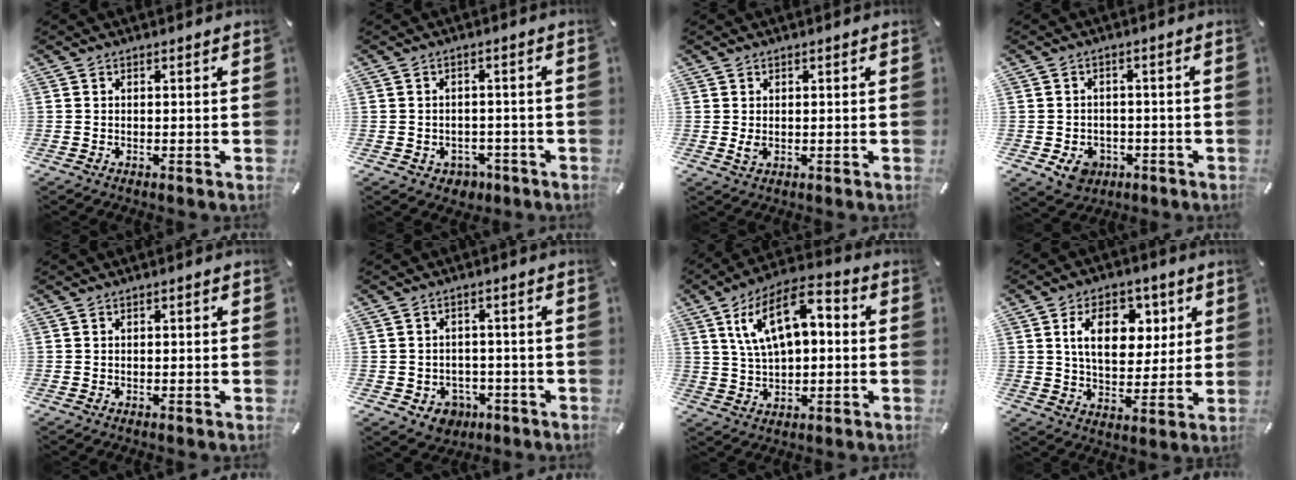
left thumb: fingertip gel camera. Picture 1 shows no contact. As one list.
[{"total": 3.8, "force": [-1.2, 3.3, 1.3], "torque": [-0.015, 0.005, -0.023]}, {"total": 1.6, "force": [0.2, 1.0, 1.2], "torque": [-0.030, -0.002, 0.001]}, {"total": 6.0, "force": [-2.4, 4.9, 2.6], "torque": [-0.038, 0.010, -0.044]}, {"total": 0.5, "force": [-0.1, 0.3, 0.5], "torque": [-0.008, 0.000, -0.003]}, {"total": 5.0, "force": [-2.0, 4.4, 1.5], "torque": [-0.020, 0.015, -0.035]}, {"total": 13.8, "force": [4.7, 7.7, 10.5], "torque": [-0.201, 0.003, 0.084]}, {"total": 13.5, "force": [4.5, 8.9, 9.0], "torque": [-0.134, 0.001, 0.076]}]